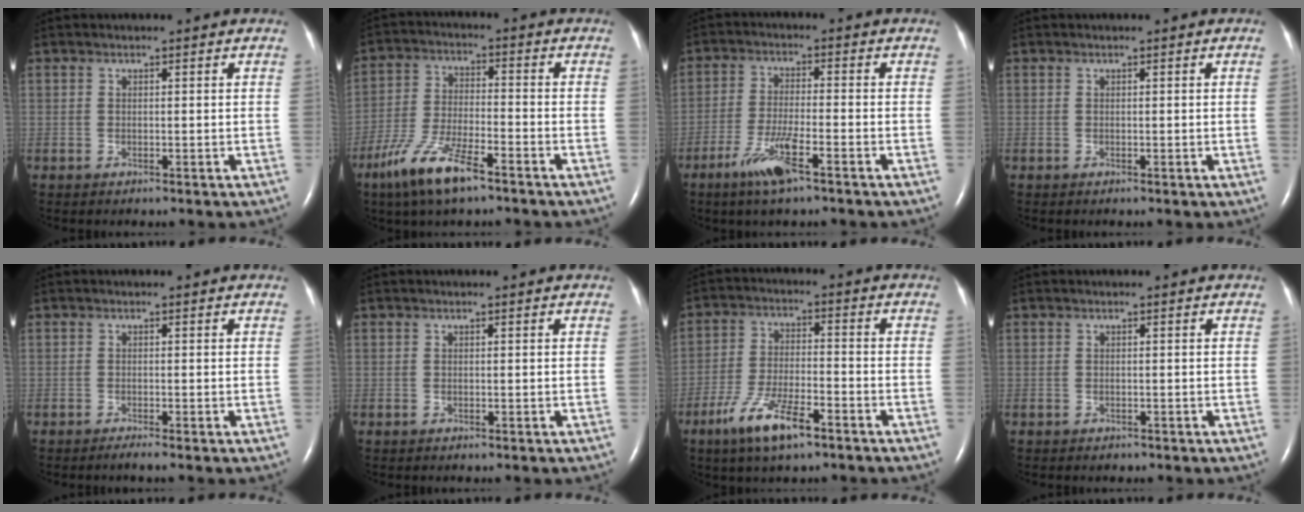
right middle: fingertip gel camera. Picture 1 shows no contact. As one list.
[{"total": 10.2, "force": [-6.7, 2.1, 7.4], "torque": [-0.158, -0.016, -0.124]}, {"total": 7.0, "force": [-4.2, 0.7, 5.5], "torque": [-0.120, -0.011, -0.078]}, {"total": 0.5, "force": [0.0, -0.2, 0.5], "torque": [-0.008, -0.002, 0.000]}, {"total": 0.8, "force": [-0.7, -0.3, 0.4], "torque": [-0.010, -0.002, -0.014]}, {"total": 0.0}, {"total": 9.2, "force": [-5.7, 1.9, 6.9], "torque": [-0.142, -0.011, -0.101]}, {"total": 0.5, "force": [-0.4, 0.3, 0.1], "torque": [-0.009, 0.001, -0.006]}]